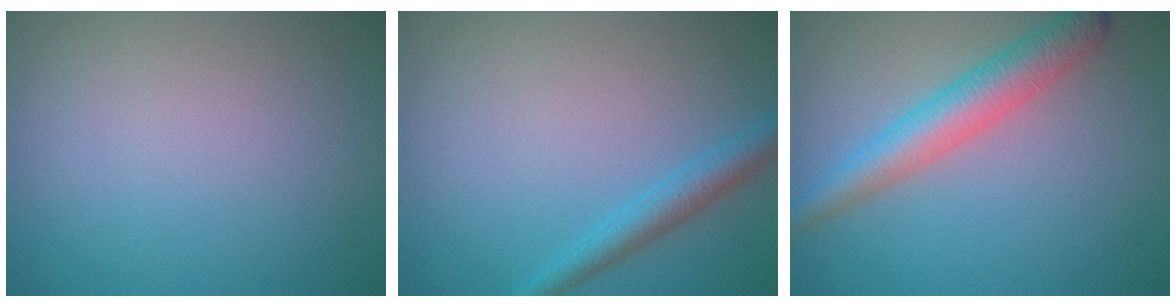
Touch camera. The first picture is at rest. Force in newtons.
{"total": 2.4, "press": 2.4, "slide": 0.1}
{"total": 4.5, "press": 4.5, "slide": 0.2}